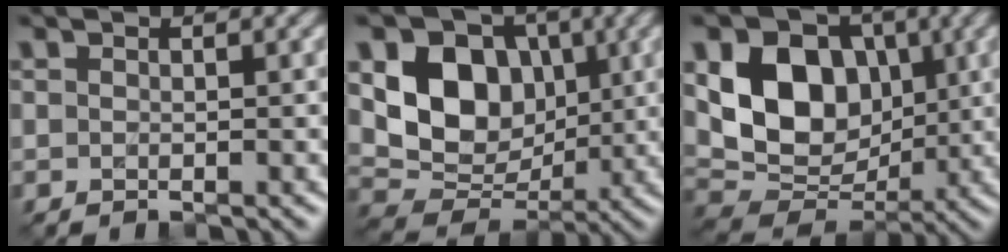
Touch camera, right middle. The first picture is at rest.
{"total": 8.6, "force": [1.6, 6.7, 5.1], "torque": [-0.089, -0.009, 0.025]}
{"total": 9.4, "force": [1.6, 7.1, 5.9], "torque": [-0.106, -0.011, 0.026]}